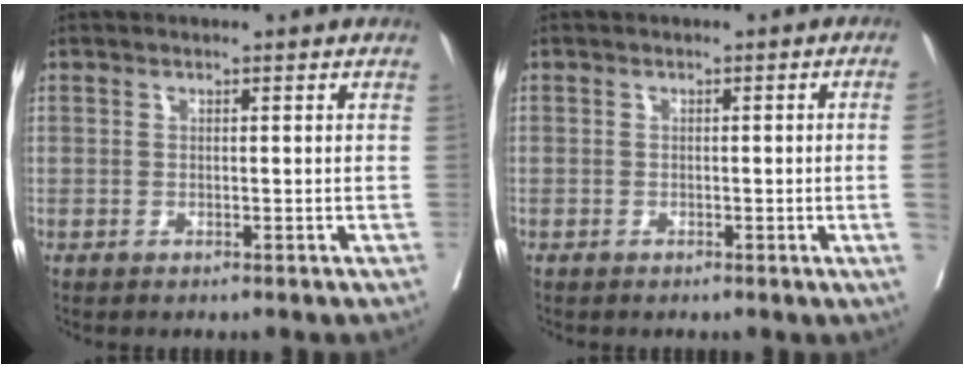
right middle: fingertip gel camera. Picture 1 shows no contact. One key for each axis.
{"total": 2.6, "fx": -0.4, "fy": -0.9, "fz": 2.5, "tx": -0.029, "ty": -0.003, "tz": -0.002}